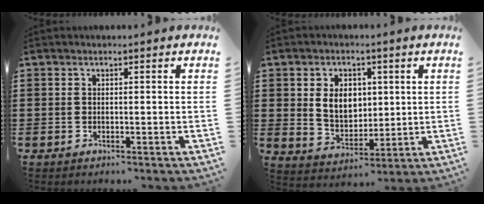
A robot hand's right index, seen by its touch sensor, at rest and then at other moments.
{"total": 6.7, "force": [1.3, 4.9, 4.3], "torque": [-0.082, 0.008, 0.020]}